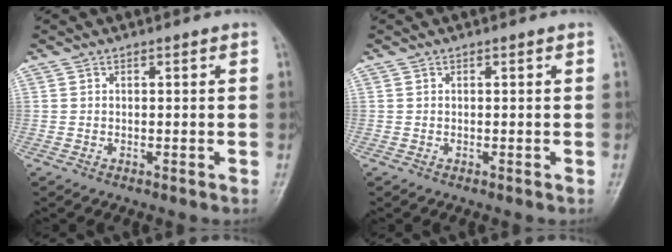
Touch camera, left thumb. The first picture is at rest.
{"total": 0.0}